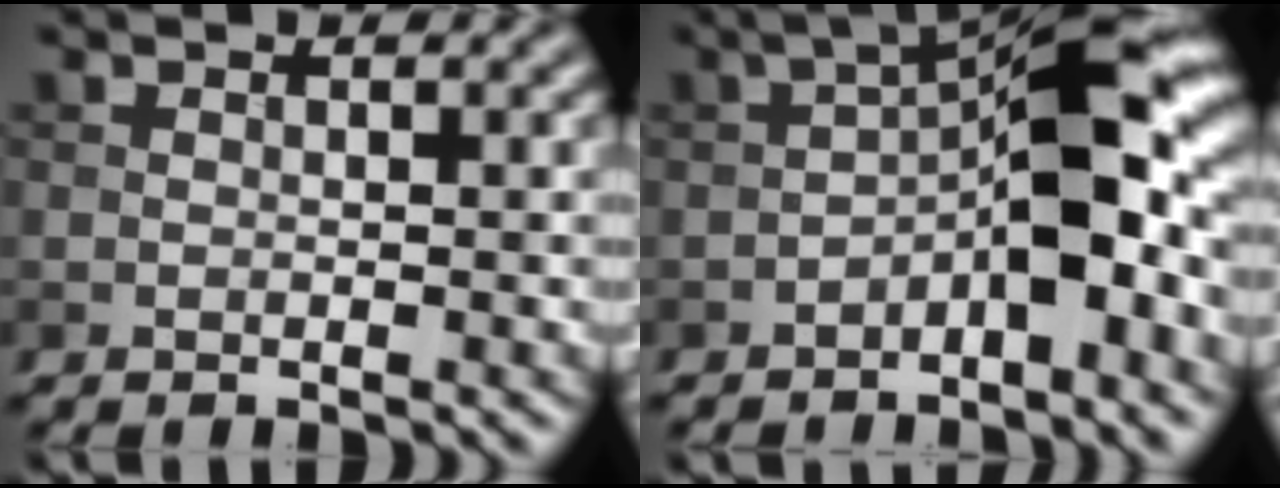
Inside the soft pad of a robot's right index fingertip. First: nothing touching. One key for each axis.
{"total": 9.9, "fx": -1.8, "fy": 3.4, "fz": 9.1, "tx": -0.131, "ty": 0.028, "tz": -0.040}